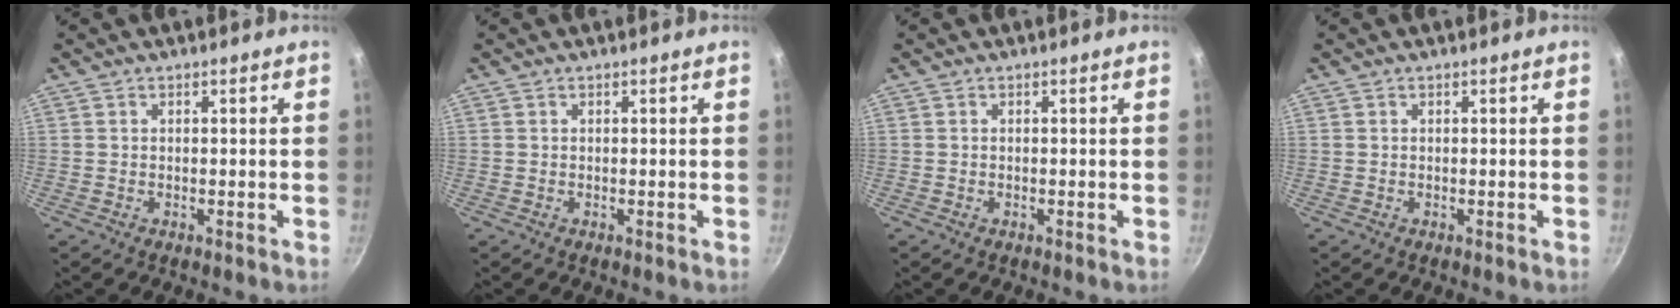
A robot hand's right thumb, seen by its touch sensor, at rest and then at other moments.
{"total": 0.0}
{"total": 0.0}
{"total": 0.0}